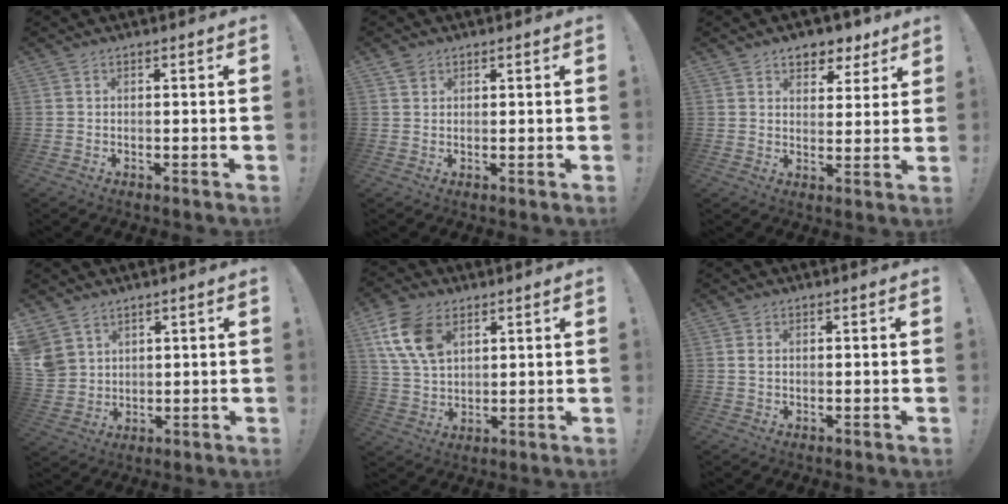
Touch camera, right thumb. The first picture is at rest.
{"total": 1.8, "force": [1.4, 0.8, 0.6], "torque": [0.000, -0.008, 0.024]}
{"total": 7.3, "force": [5.2, 4.6, 2.2], "torque": [-0.015, -0.039, 0.095]}
{"total": 6.3, "force": [3.8, 4.9, 1.1], "torque": [-0.025, -0.023, 0.081]}
{"total": 13.7, "force": [6.1, 9.0, 8.2], "torque": [-0.162, -0.011, 0.122]}
{"total": 1.5, "force": [0.4, 1.0, 1.1], "torque": [-0.020, 0.003, 0.006]}